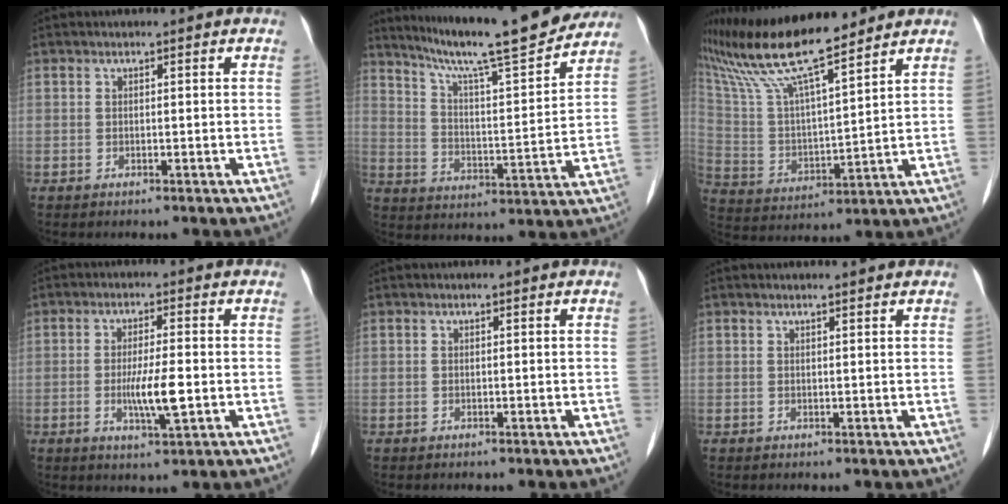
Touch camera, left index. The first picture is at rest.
{"total": 17.6, "force": [15.4, 1.0, 8.5], "torque": [-0.141, 0.001, 0.234]}
{"total": 17.2, "force": [14.2, 1.5, 9.5], "torque": [-0.186, 0.018, 0.267]}
{"total": 5.7, "force": [-1.2, 0.7, 5.6], "torque": [-0.111, -0.010, -0.021]}
{"total": 0.0}
{"total": 1.7, "force": [1.5, 0.1, 0.7], "torque": [-0.010, 0.009, 0.021]}